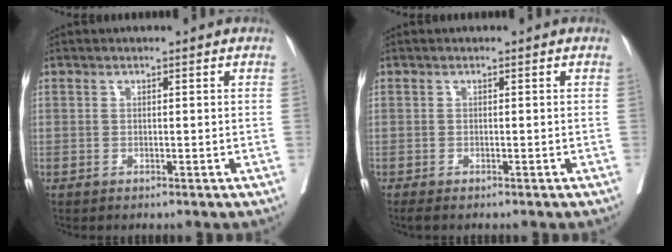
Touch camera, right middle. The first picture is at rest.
{"total": 1.3, "force": [-1.1, 0.1, 0.7], "torque": [-0.013, -0.003, -0.014]}